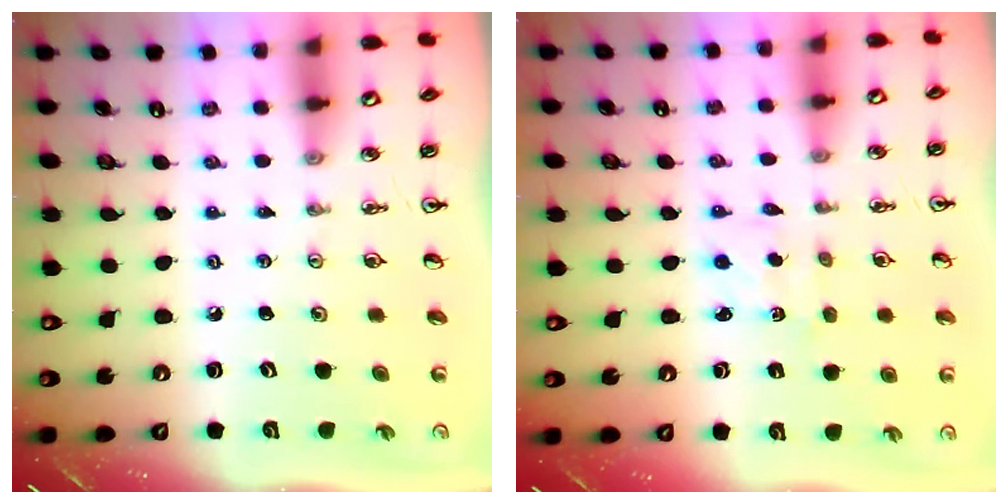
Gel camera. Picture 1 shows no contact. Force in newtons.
{"total": 1.8, "press": 1.6, "slide": 0.7}